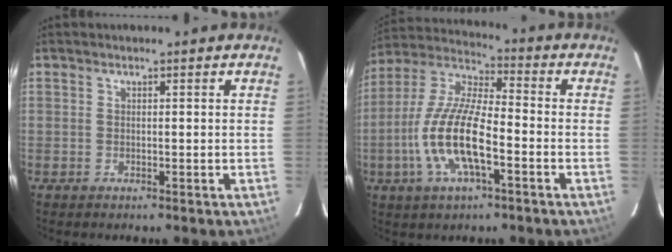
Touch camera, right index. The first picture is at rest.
{"total": 15.0, "force": [-5.0, 4.7, 13.4], "torque": [-0.280, -0.007, -0.099]}